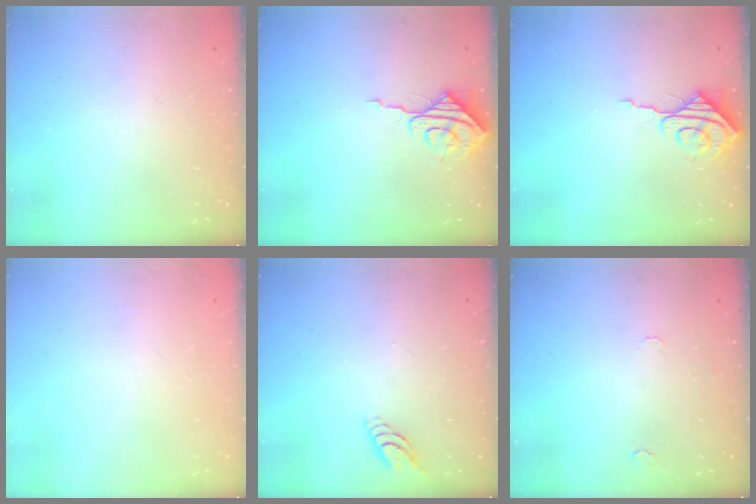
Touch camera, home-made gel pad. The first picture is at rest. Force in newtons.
{"total": 7.6, "press": 7.5, "slide": 0.7}
{"total": 7.6, "press": 7.5, "slide": 0.7}
{"total": 0.0}
{"total": 4.9, "press": 4.9, "slide": 0.6}
{"total": 5.1, "press": 5.1, "slide": 0.5}